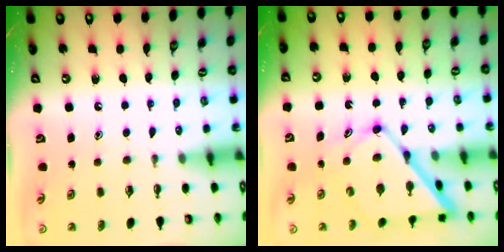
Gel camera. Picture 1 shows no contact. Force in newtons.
{"total": 12.8, "press": 12.8, "slide": 1.1}